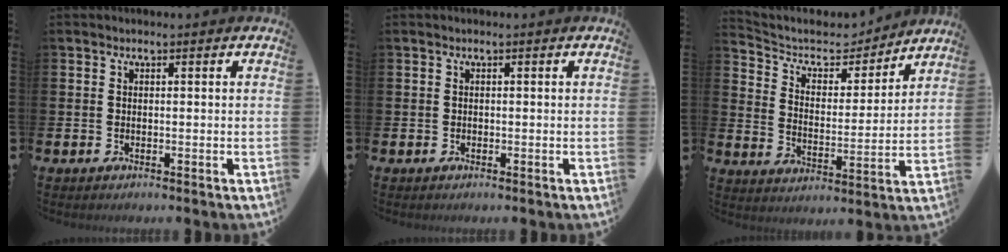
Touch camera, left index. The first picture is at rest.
{"total": 0.0}
{"total": 6.6, "force": [5.8, 2.8, 1.3], "torque": [-0.057, -0.045, 0.094]}